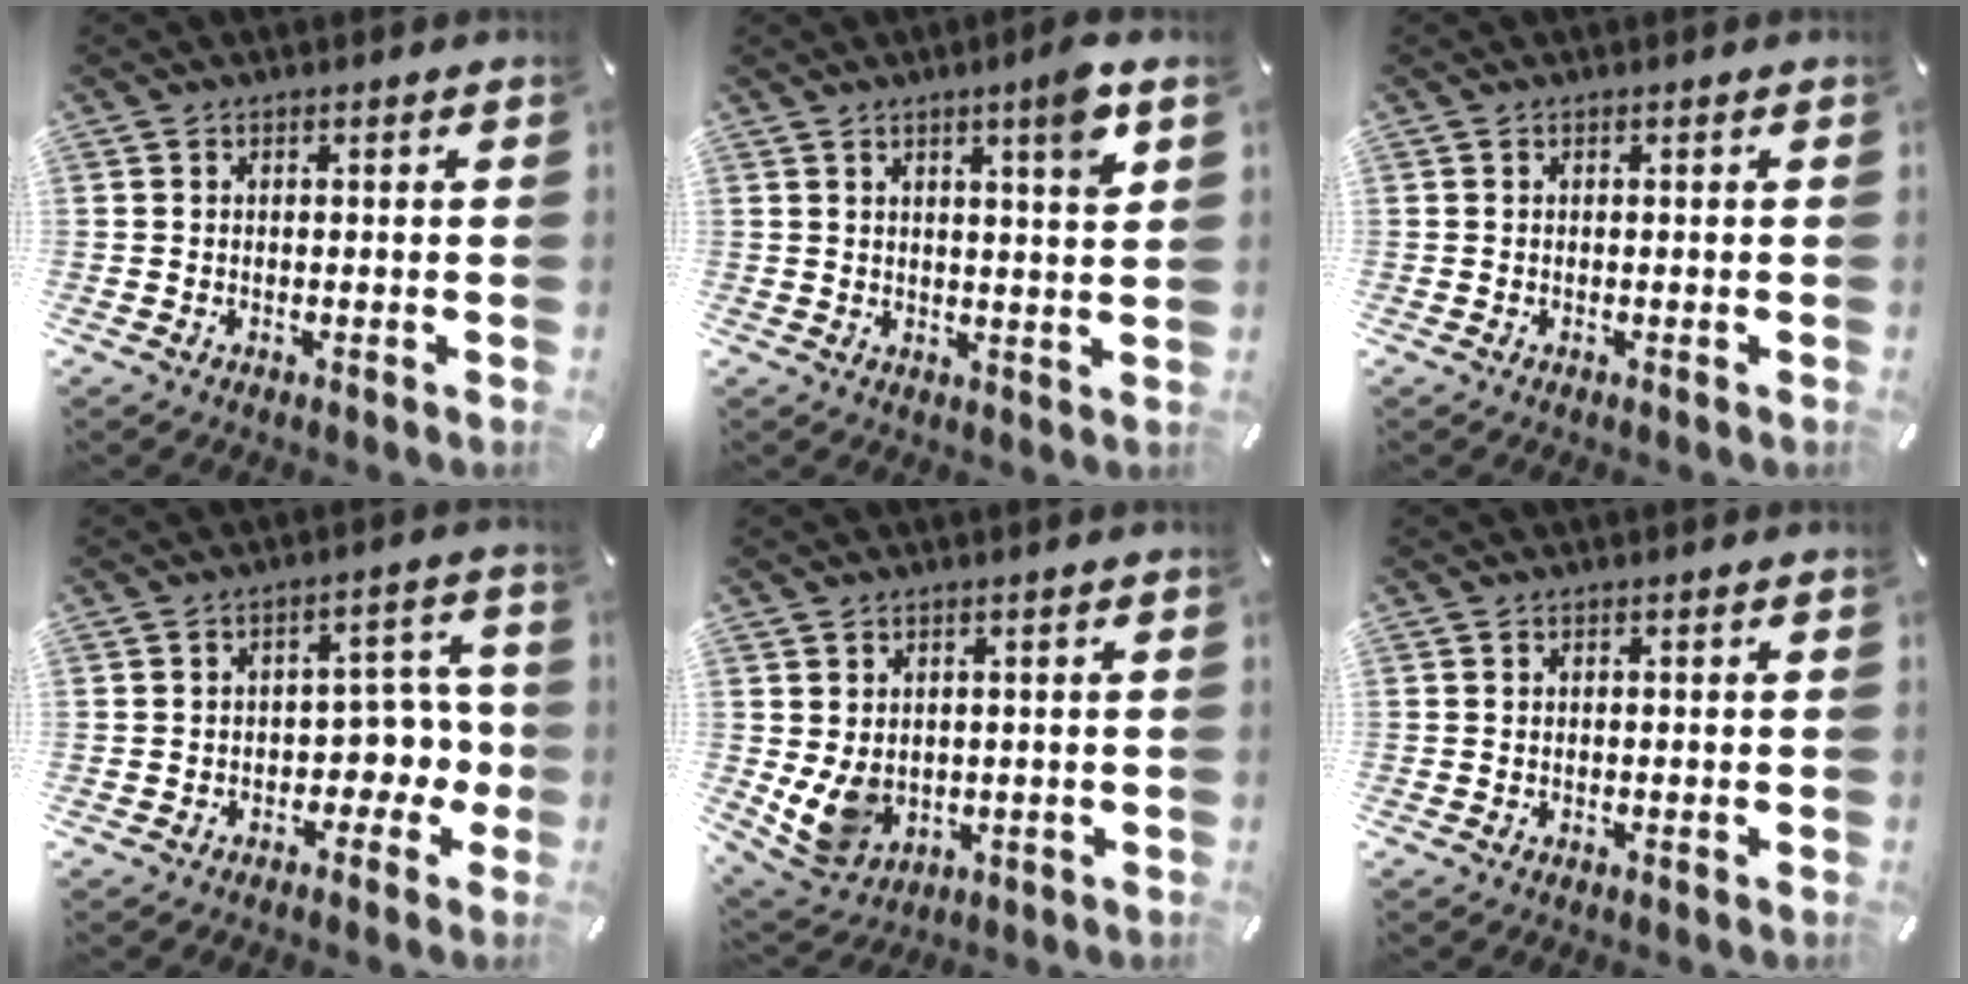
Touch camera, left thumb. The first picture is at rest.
{"total": 6.9, "force": [3.9, 0.2, 5.7], "torque": [-0.094, -0.015, 0.058]}
{"total": 0.0}
{"total": 7.6, "force": [-0.9, 5.7, 5.0], "torque": [-0.062, 0.003, -0.017]}
{"total": 7.8, "force": [0.9, 6.8, 3.6], "torque": [-0.094, -0.012, 0.017]}
{"total": 0.0}